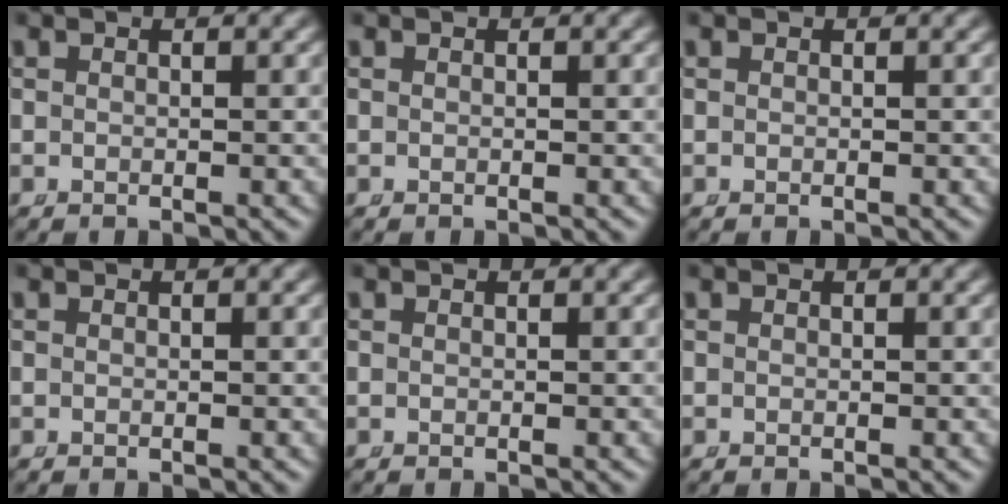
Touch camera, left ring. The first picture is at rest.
{"total": 0.0}
{"total": 0.0}
{"total": 0.0}
{"total": 0.0}
{"total": 0.0}